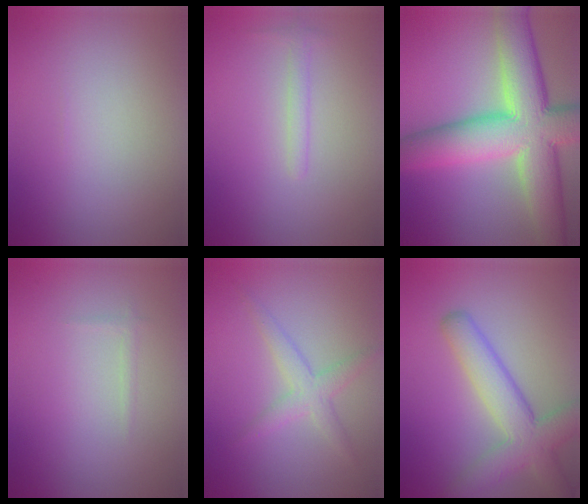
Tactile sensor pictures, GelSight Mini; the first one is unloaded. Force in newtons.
{"total": 1.1, "press": 1.1, "slide": 0.0}
{"total": 12.9, "press": 12.9, "slide": 0.7}
{"total": 0.5, "press": 0.5, "slide": 0.1}
{"total": 2.5, "press": 2.5, "slide": 0.2}
{"total": 6.3, "press": 6.3, "slide": 0.4}